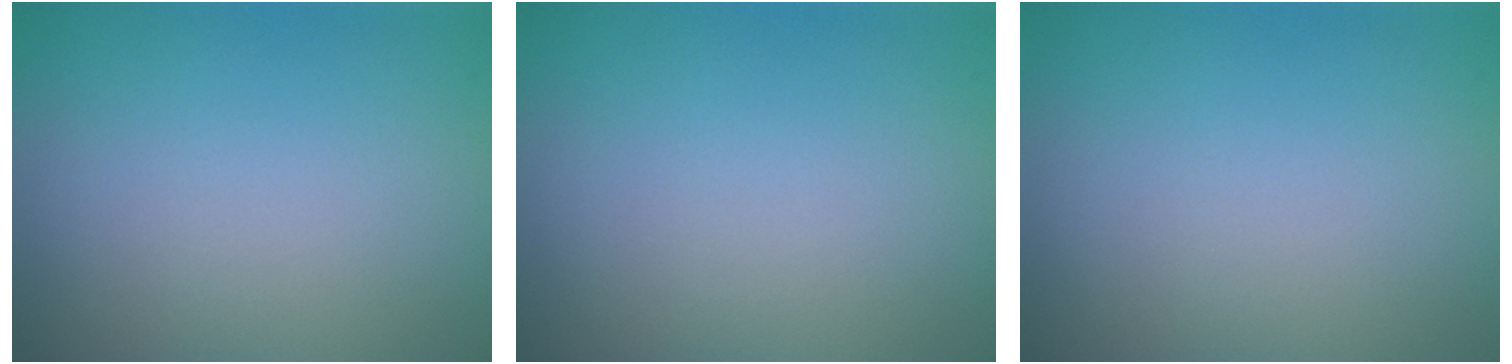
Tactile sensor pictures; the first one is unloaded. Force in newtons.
{"total": 0.0}
{"total": 0.0}